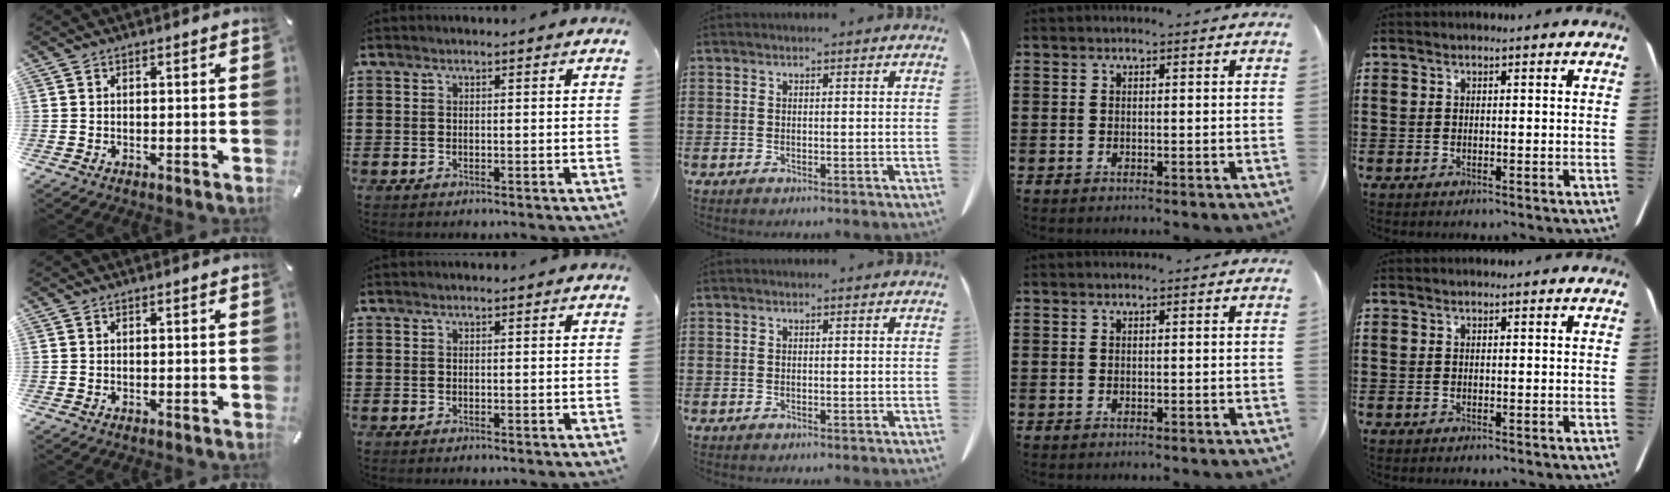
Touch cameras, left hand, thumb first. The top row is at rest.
{}